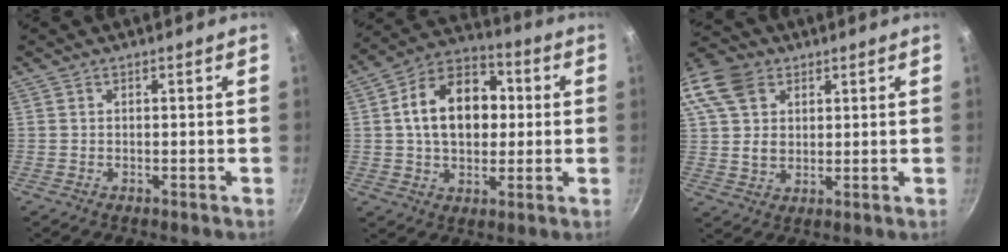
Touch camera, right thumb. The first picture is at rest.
{"total": 16.4, "force": [1.8, 11.4, 11.7], "torque": [-0.152, 0.025, 0.013]}
{"total": 16.1, "force": [6.6, 11.9, 8.6], "torque": [-0.182, 0.009, 0.120]}